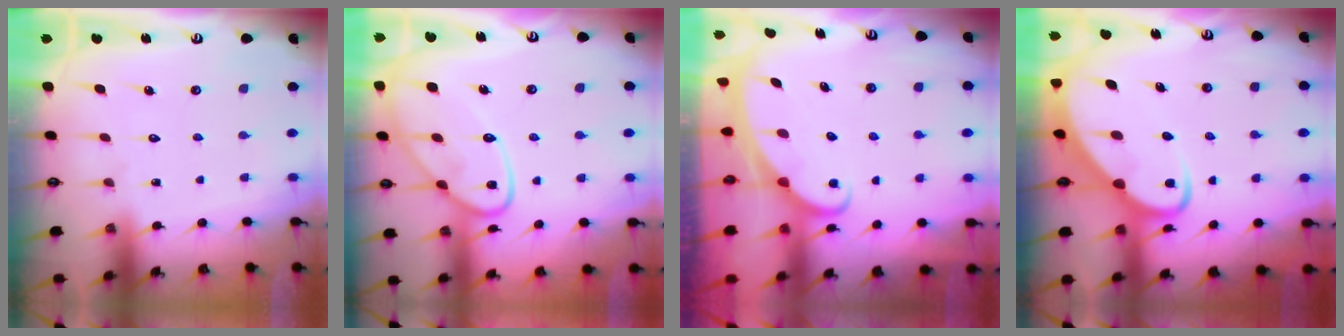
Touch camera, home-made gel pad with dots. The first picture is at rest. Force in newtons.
{"total": 14.9, "press": 14.9, "slide": 1.3}
{"total": 2.1, "press": 2.1, "slide": 0.2}
{"total": 5.9, "press": 5.9, "slide": 0.6}